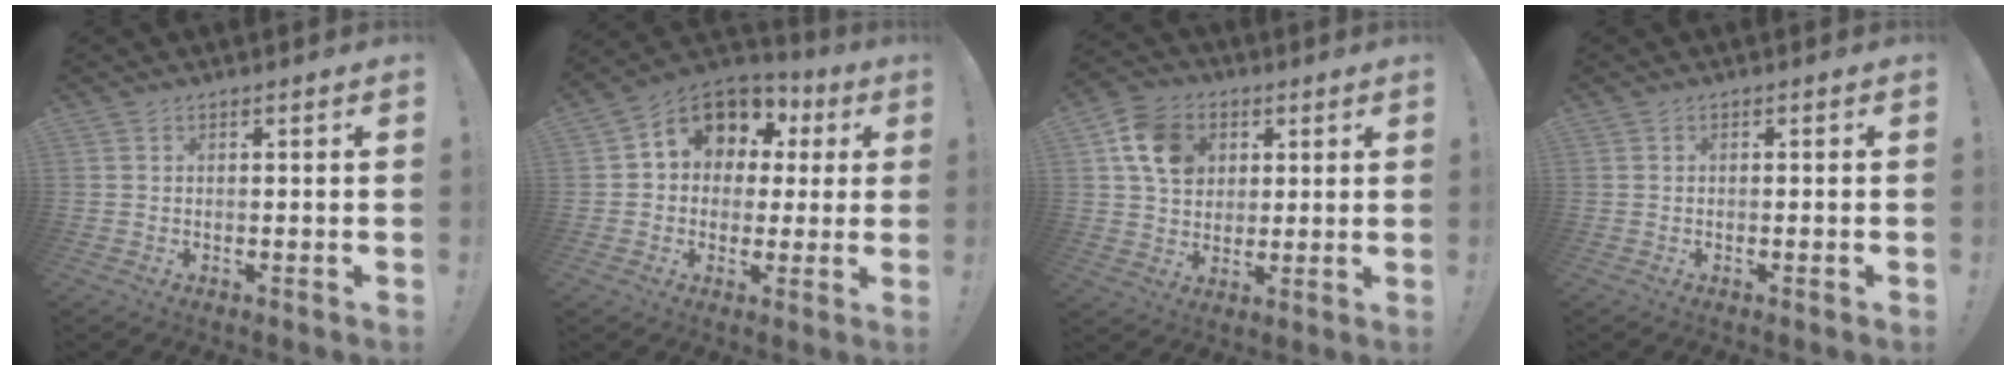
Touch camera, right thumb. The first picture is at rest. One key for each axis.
{"total": 10.8, "fx": 4.2, "fy": 8.5, "fz": 5.1, "tx": -0.087, "ty": -0.018, "tz": 0.081}
{"total": 13.3, "fx": 4.6, "fy": 10.7, "fz": 6.3, "tx": -0.098, "ty": -0.002, "tz": 0.097}
{"total": 0.9, "fx": -0.4, "fy": -0.3, "fz": 0.7, "tx": -0.016, "ty": -0.001, "tz": -0.007}